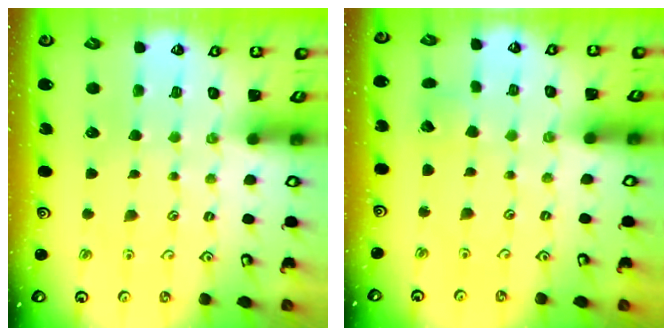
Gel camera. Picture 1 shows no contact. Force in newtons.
{"total": 2.4, "press": 2.4, "slide": 0.2}